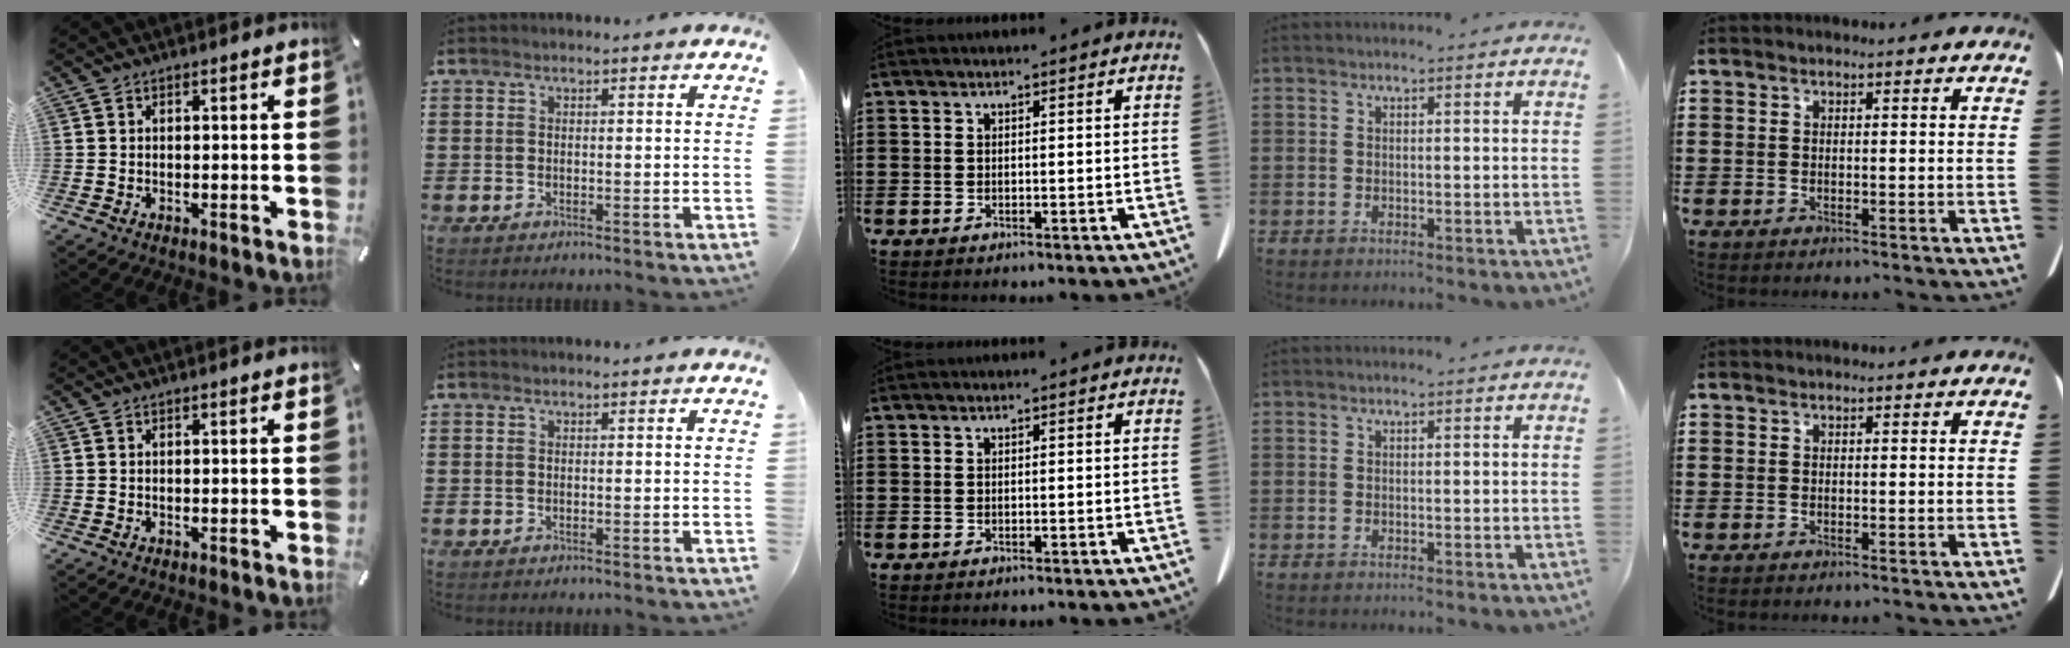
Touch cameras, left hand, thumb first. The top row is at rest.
{}